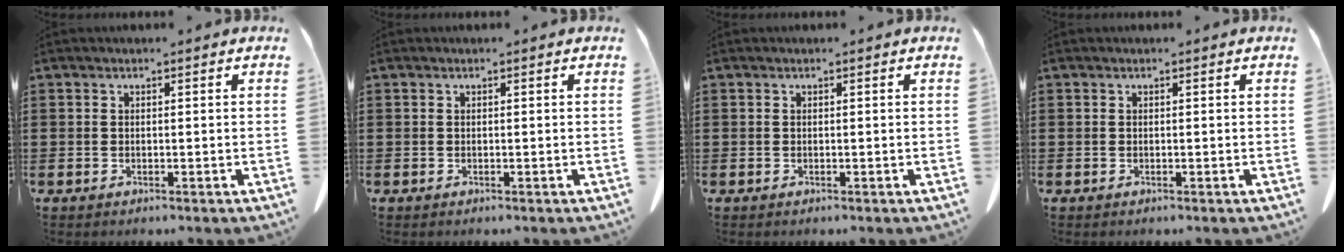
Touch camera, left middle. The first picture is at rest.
{"total": 0.0}
{"total": 0.0}
{"total": 0.0}